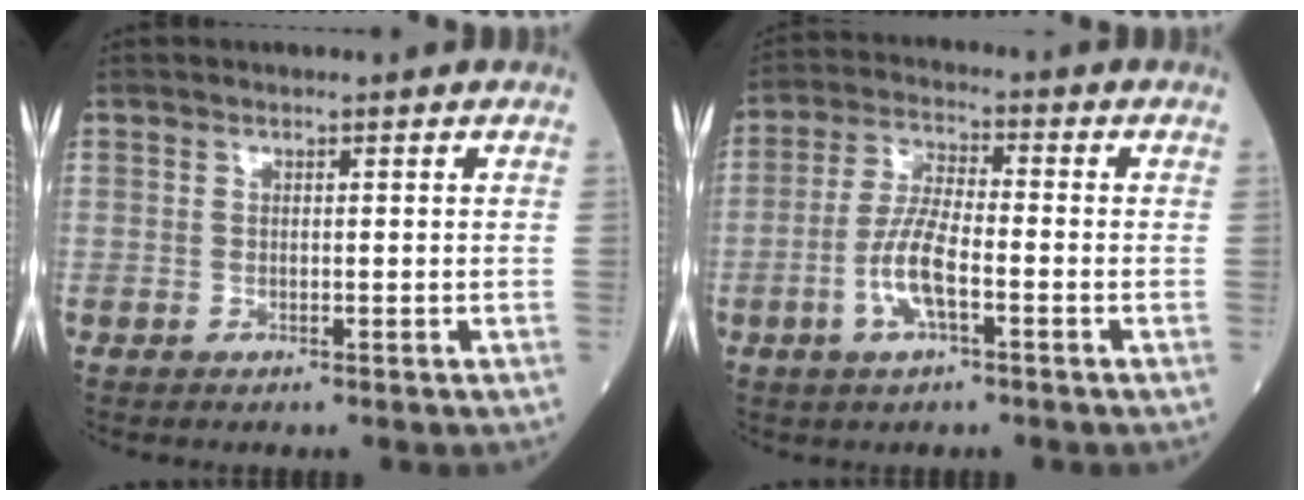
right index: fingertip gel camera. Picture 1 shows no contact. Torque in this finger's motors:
{"motor_torque": [1.22, -0.64, 0.65, 0.17]}